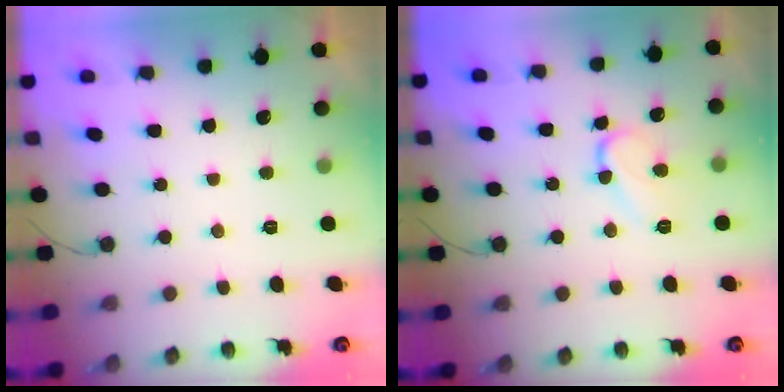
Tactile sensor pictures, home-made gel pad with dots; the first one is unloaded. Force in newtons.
{"total": 9.1, "press": 9.0, "slide": 1.1}